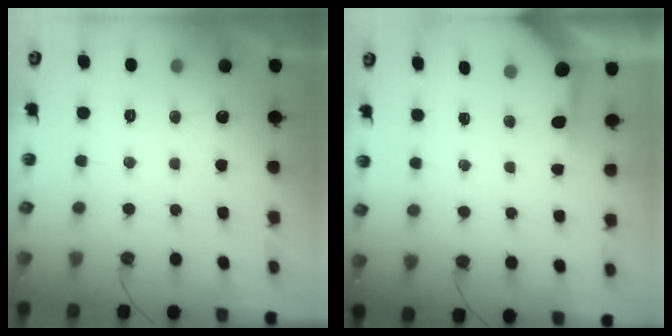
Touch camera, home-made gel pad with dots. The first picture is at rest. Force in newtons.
{"total": 3.8, "press": 3.8, "slide": 0.4}